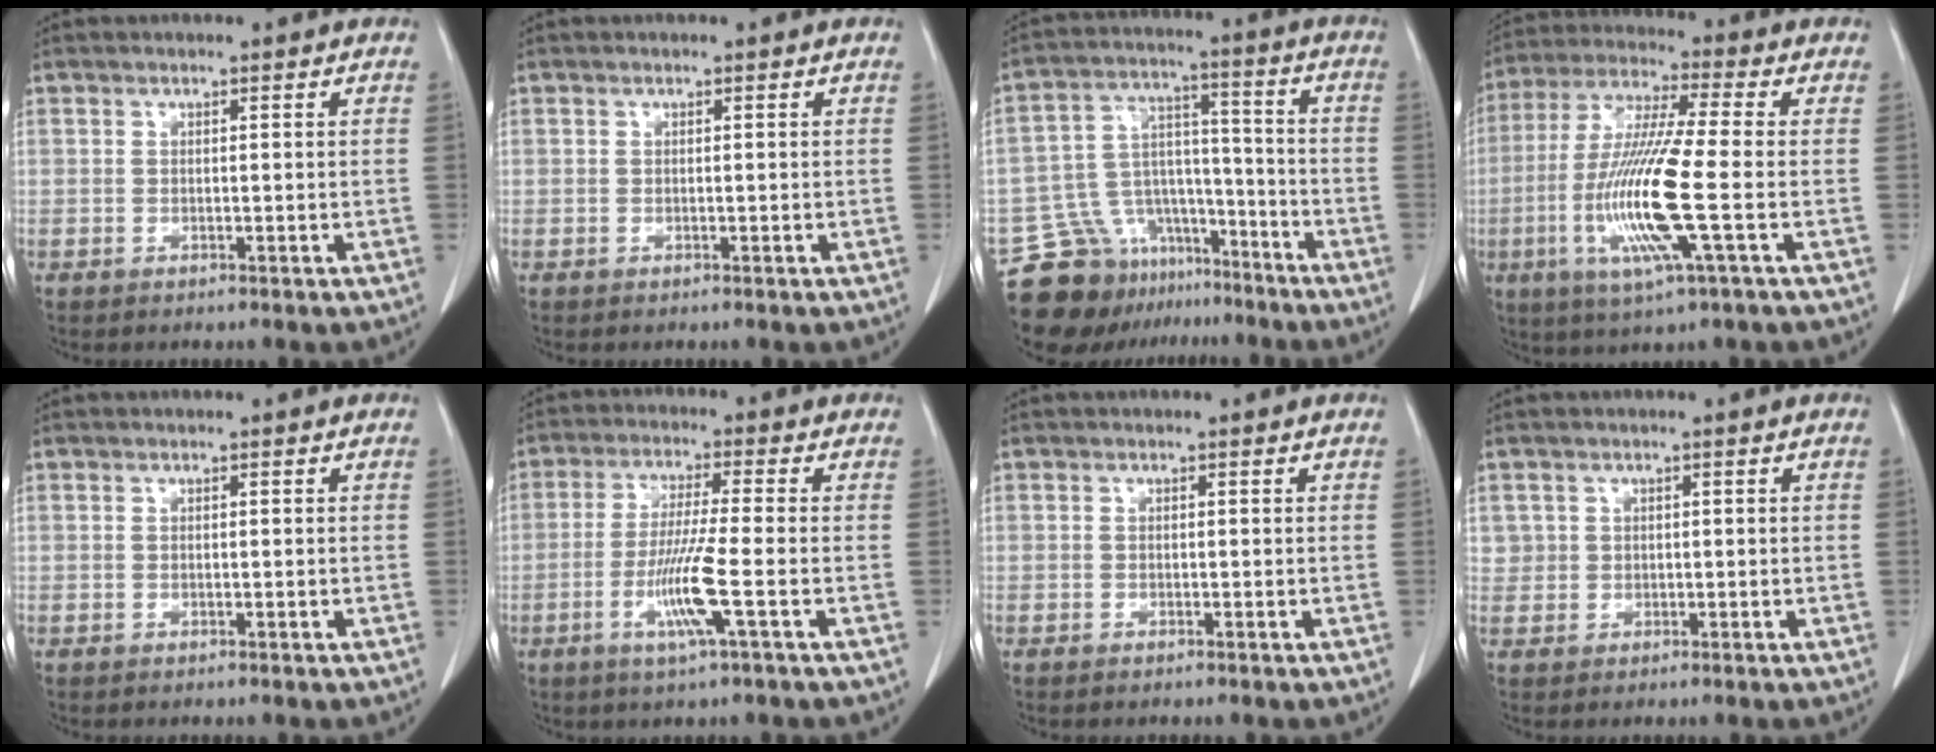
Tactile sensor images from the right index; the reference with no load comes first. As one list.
[{"total": 0.0}, {"total": 14.1, "force": [-11.2, 7.9, 3.5], "torque": [-0.058, 0.060, -0.182]}, {"total": 14.6, "force": [-3.4, 0.1, 14.2], "torque": [-0.297, -0.016, -0.073]}, {"total": 0.0}, {"total": 8.0, "force": [-2.7, -0.9, 7.5], "torque": [-0.148, -0.014, -0.055]}, {"total": 0.0}, {"total": 1.5, "force": [0.3, 1.5, -0.1], "torque": [0.015, 0.005, 0.001]}]